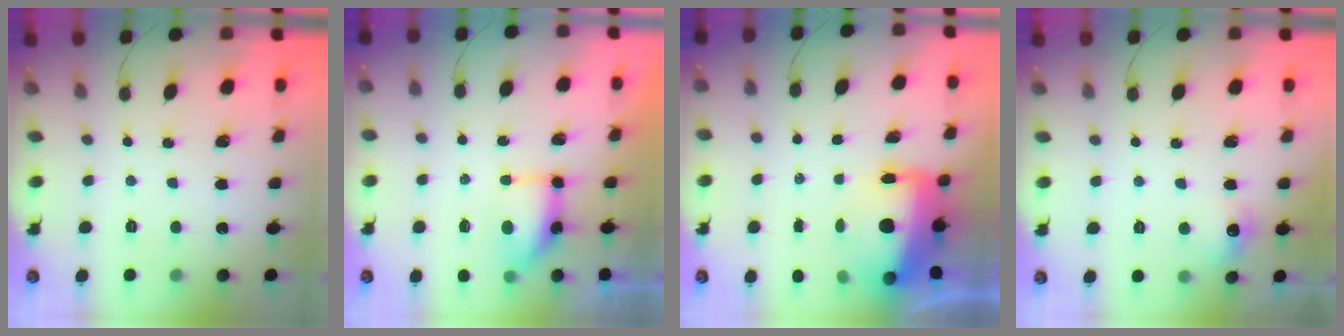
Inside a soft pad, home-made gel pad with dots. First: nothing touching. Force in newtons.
{"total": 7.1, "press": 7.1, "slide": 0.5}
{"total": 11.7, "press": 11.3, "slide": 2.8}
{"total": 6.8, "press": 6.7, "slide": 1.0}